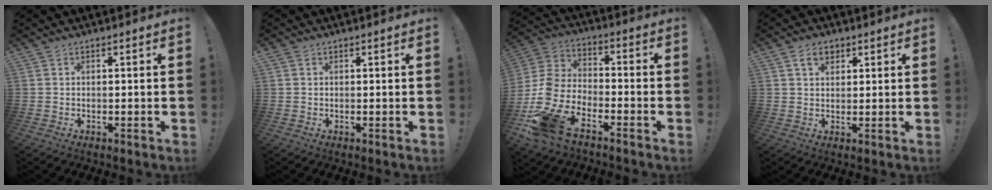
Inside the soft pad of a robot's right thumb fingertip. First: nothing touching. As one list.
[{"total": 0.6, "force": [0.4, 0.5, 0.2], "torque": [0.002, -0.002, 0.006]}, {"total": 16.0, "force": [-10.4, 8.1, 9.1], "torque": [-0.195, 0.055, -0.181]}, {"total": 5.1, "force": [2.7, 3.4, 2.7], "torque": [-0.038, -0.003, 0.048]}]